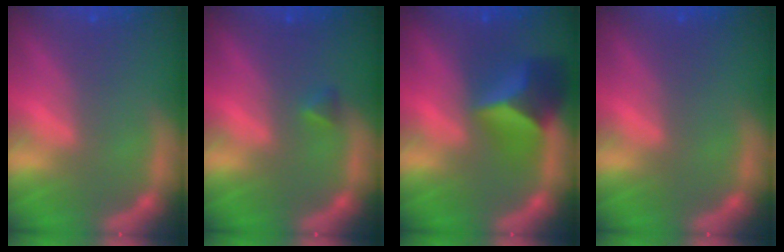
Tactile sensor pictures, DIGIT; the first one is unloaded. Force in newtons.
{"total": 0.9}
{"total": 6.0}
{"total": 0.0}